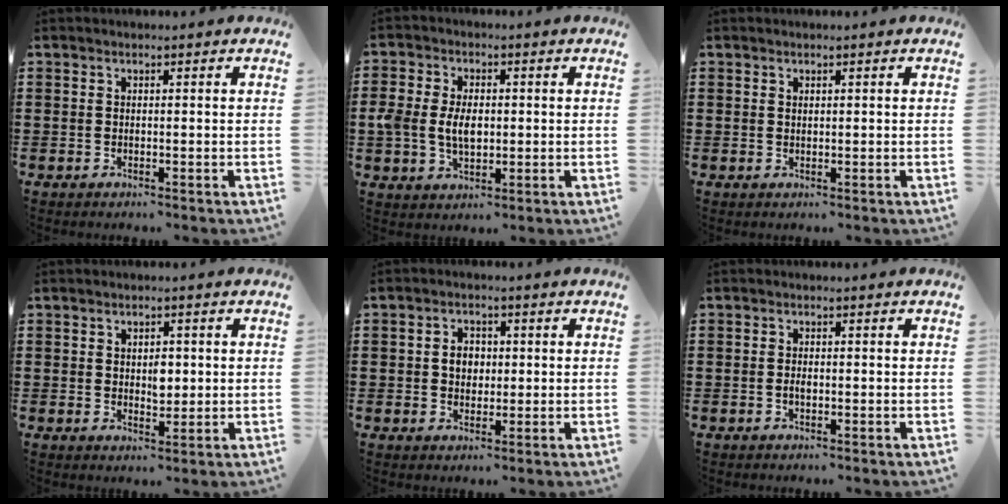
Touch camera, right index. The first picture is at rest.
{"total": 5.9, "force": [-0.1, 3.9, 4.4], "torque": [-0.117, 0.001, -0.011]}
{"total": 0.5, "force": [0.4, 0.4, 0.2], "torque": [-0.004, 0.001, 0.008]}
{"total": 3.4, "force": [0.5, 2.1, 2.5], "torque": [-0.037, 0.003, 0.005]}
{"total": 3.0, "force": [0.1, 2.4, 1.8], "torque": [-0.034, 0.007, -0.002]}
{"total": 1.1, "force": [-0.3, 0.6, 0.9], "torque": [-0.018, 0.000, -0.005]}